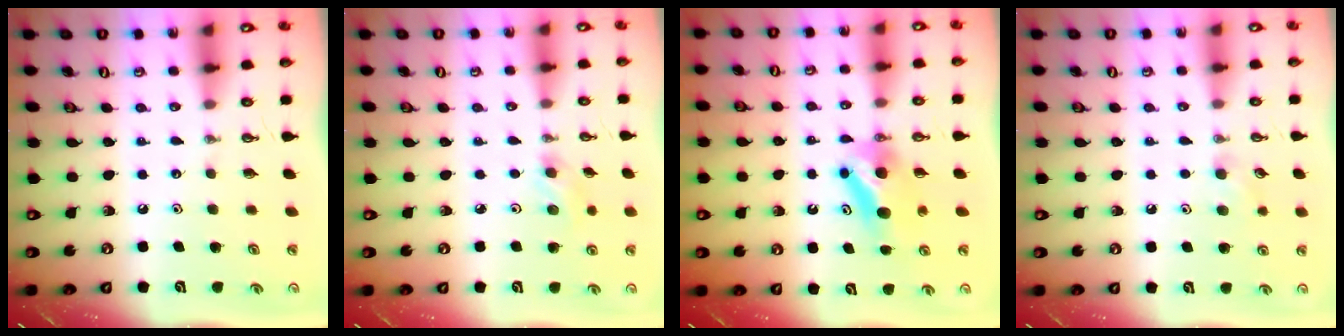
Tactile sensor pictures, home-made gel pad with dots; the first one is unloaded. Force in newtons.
{"total": 3.4, "press": 3.4, "slide": 0.5}
{"total": 7.2, "press": 6.8, "slide": 2.3}
{"total": 5.7, "press": 5.5, "slide": 1.3}